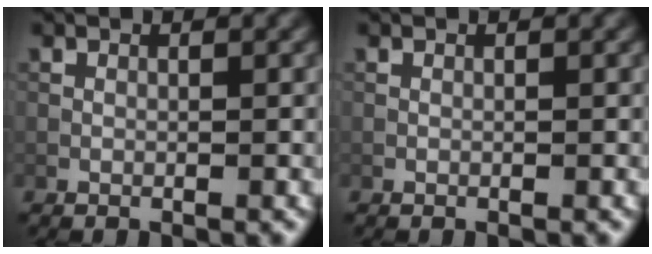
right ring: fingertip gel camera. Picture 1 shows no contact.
{"total": 0.0}